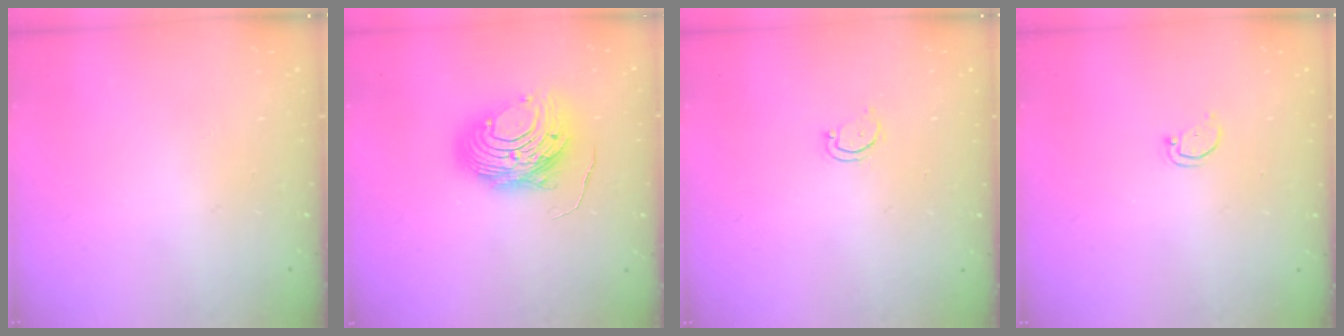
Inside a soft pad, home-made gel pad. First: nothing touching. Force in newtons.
{"total": 12.5, "press": 12.5, "slide": 0.7}
{"total": 2.7, "press": 2.7, "slide": 0.3}
{"total": 1.8, "press": 1.8, "slide": 0.1}